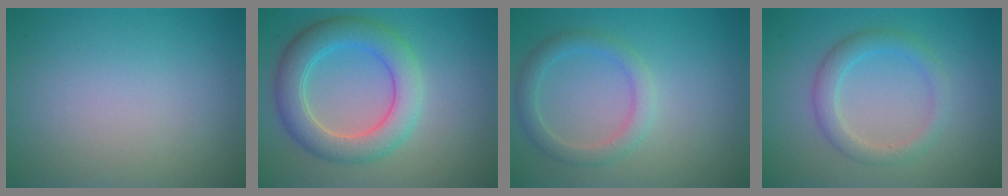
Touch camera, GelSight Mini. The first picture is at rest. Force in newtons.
{"total": 5.7, "press": 5.7, "slide": 0.3}
{"total": 2.5, "press": 2.5, "slide": 0.1}
{"total": 2.7, "press": 2.7, "slide": 0.2}